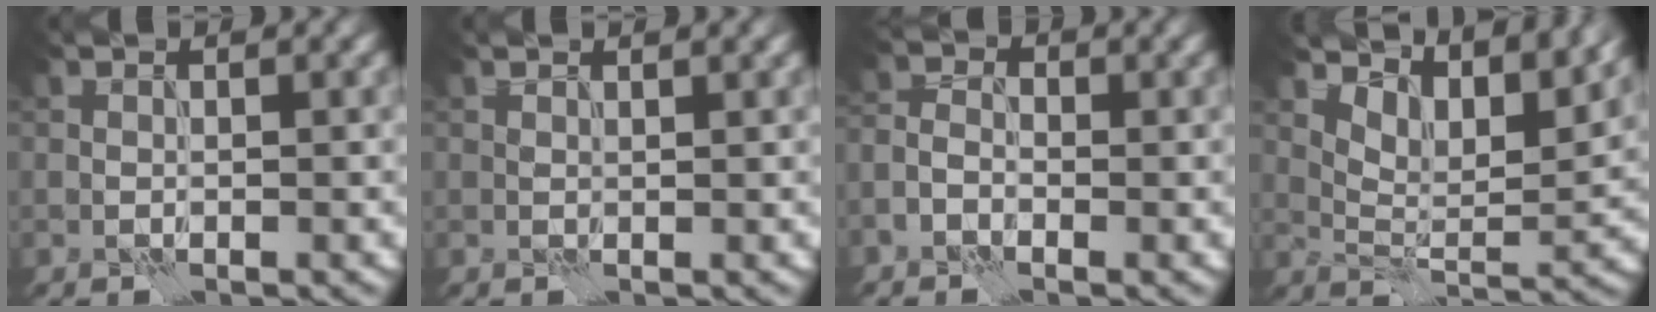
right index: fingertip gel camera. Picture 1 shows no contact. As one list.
[{"total": 0.8, "force": [0.6, 0.3, 0.4], "torque": [-0.004, 0.000, 0.006]}, {"total": 2.3, "force": [-1.2, 1.7, 1.0], "torque": [-0.014, 0.001, -0.026]}, {"total": 7.7, "force": [5.7, 3.0, 4.2], "torque": [-0.077, -0.006, 0.093]}]